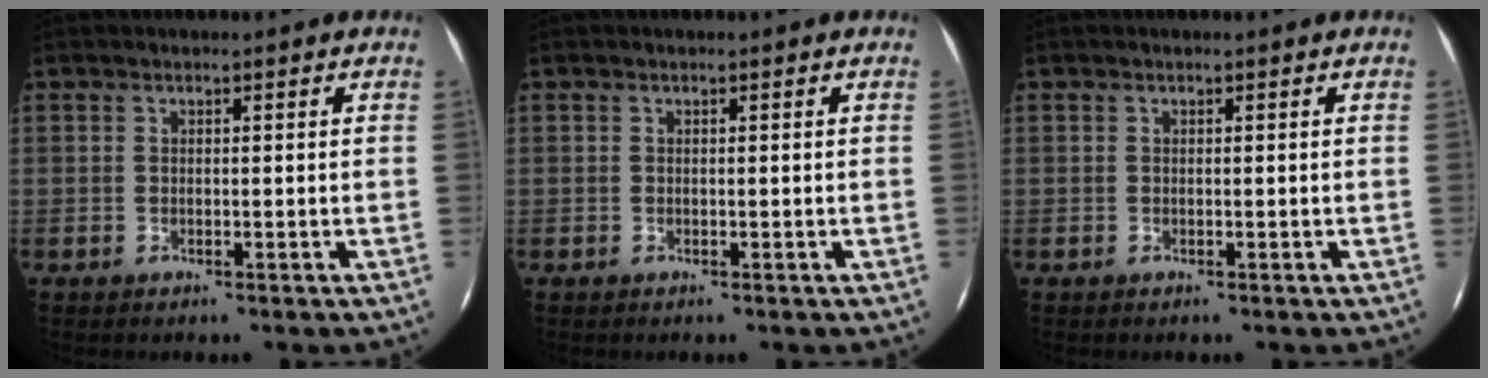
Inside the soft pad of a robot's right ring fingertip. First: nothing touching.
{"total": 0.0}
{"total": 0.0}